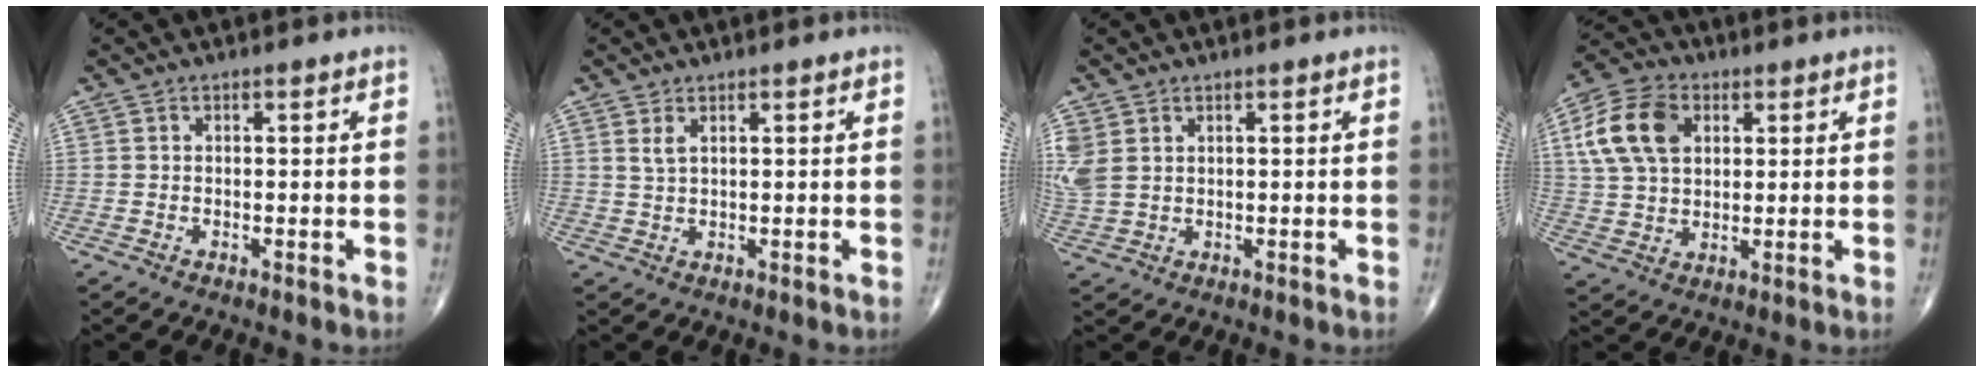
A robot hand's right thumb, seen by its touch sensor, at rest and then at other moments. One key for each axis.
{"total": 1.8, "fx": 1.0, "fy": 0.6, "fz": 1.3, "tx": -0.031, "ty": -0.001, "tz": 0.026}
{"total": 5.4, "fx": 1.9, "fy": 3.8, "fz": 3.3, "tx": -0.091, "ty": 0.002, "tz": 0.049}
{"total": 12.6, "fx": 3.8, "fy": 8.5, "fz": 8.5, "tx": -0.152, "ty": 0.007, "tz": 0.068}